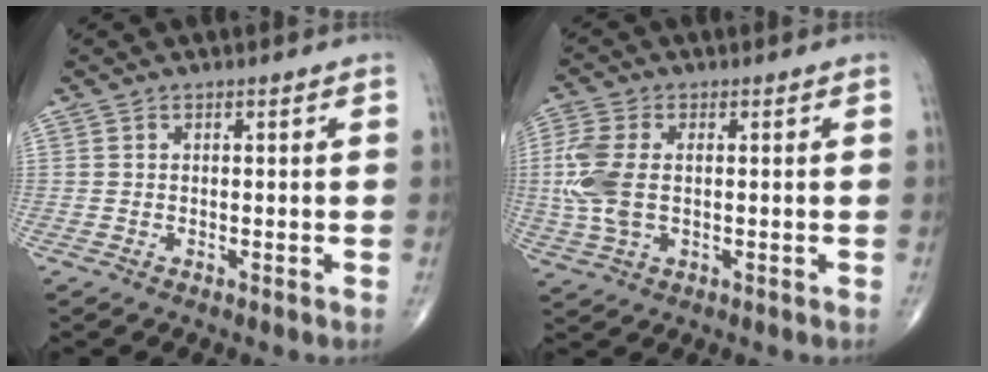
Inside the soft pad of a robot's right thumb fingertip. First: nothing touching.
{"total": 9.2, "force": [0.2, 5.3, 7.5], "torque": [-0.195, 0.005, 0.003]}